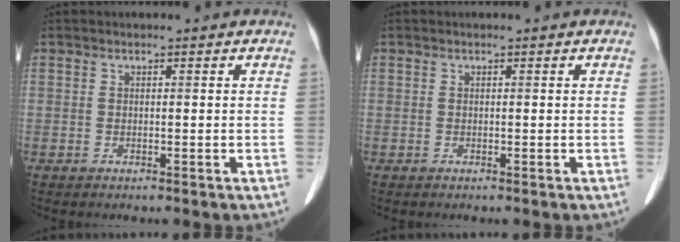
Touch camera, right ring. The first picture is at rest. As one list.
[{"total": 0.0}]